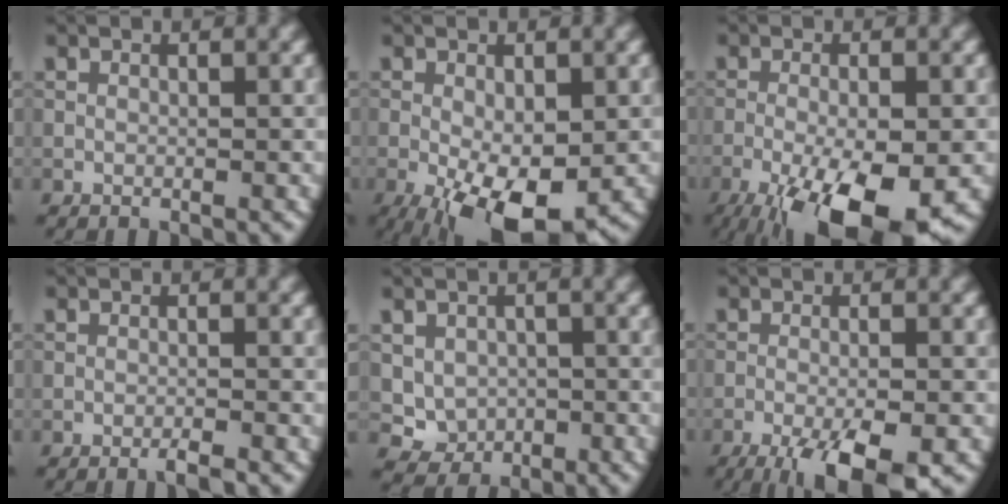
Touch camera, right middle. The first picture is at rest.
{"total": 8.7, "force": [-3.0, 3.7, 7.2], "torque": [-0.133, -0.025, -0.037]}
{"total": 12.2, "force": [-5.8, 3.9, 10.0], "torque": [-0.162, -0.024, -0.096]}
{"total": 1.3, "force": [-0.9, 0.1, 0.9], "torque": [-0.011, -0.001, -0.019]}
{"total": 3.1, "force": [-0.2, 2.7, 1.5], "torque": [-0.025, -0.012, 0.005]}
{"total": 7.7, "force": [-4.5, 1.9, 5.9], "torque": [-0.097, -0.014, -0.075]}